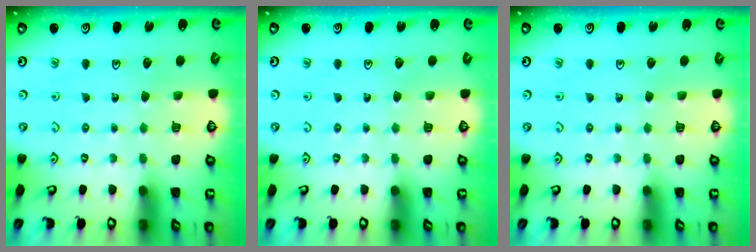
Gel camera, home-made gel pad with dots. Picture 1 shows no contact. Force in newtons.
{"total": 0.0}
{"total": 0.0}